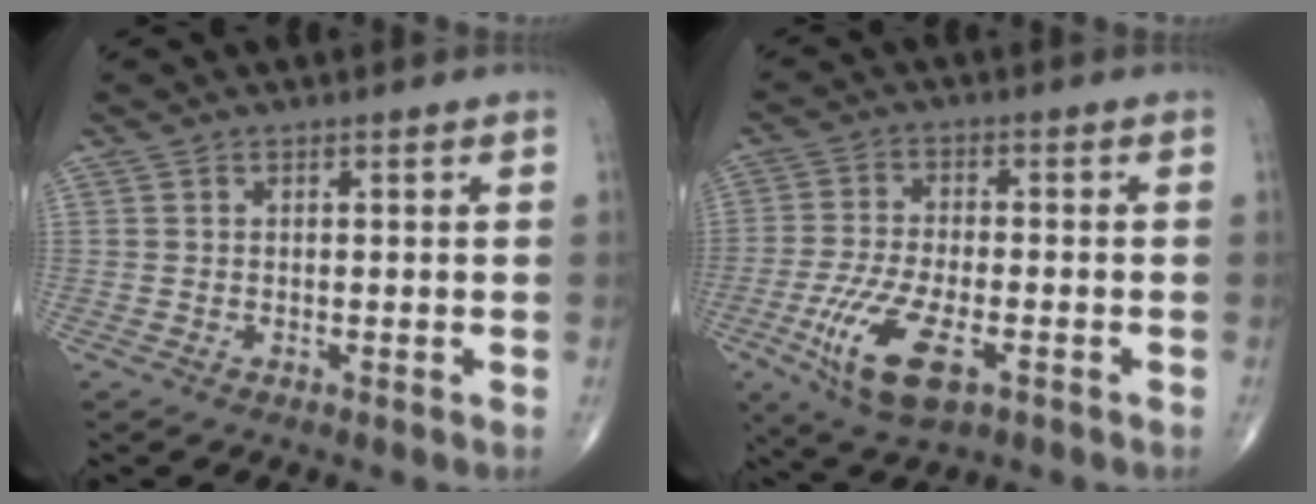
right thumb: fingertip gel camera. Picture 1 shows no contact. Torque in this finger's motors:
{"motor_torque": [0.30, 0.45, 0.67, 0.15, 0.33]}